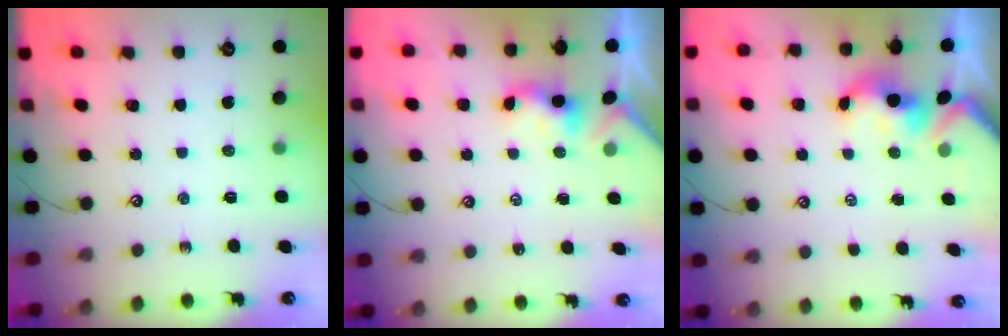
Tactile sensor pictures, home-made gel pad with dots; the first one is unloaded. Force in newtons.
{"total": 0.8, "press": 0.6, "slide": 0.4}
{"total": 1.6, "press": 1.5, "slide": 0.7}